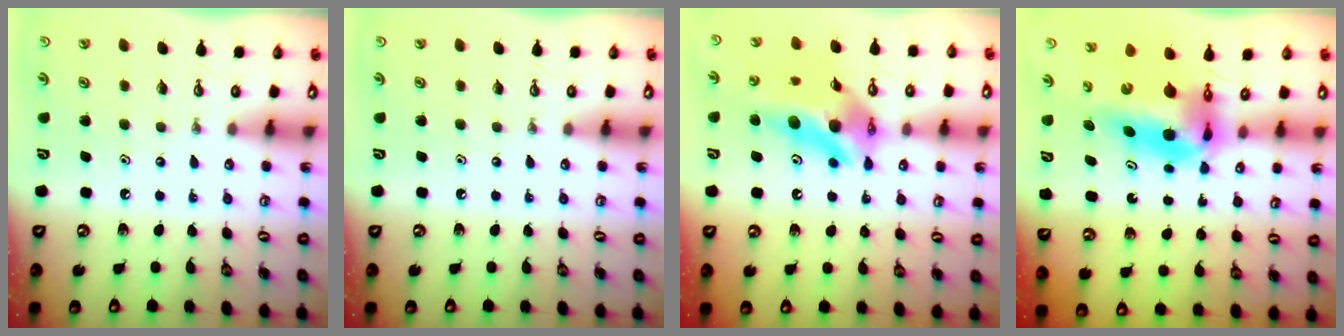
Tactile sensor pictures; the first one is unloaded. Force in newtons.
{"total": 0.0}
{"total": 15.7, "press": 15.4, "slide": 3.3}
{"total": 9.7, "press": 8.3, "slide": 4.9}